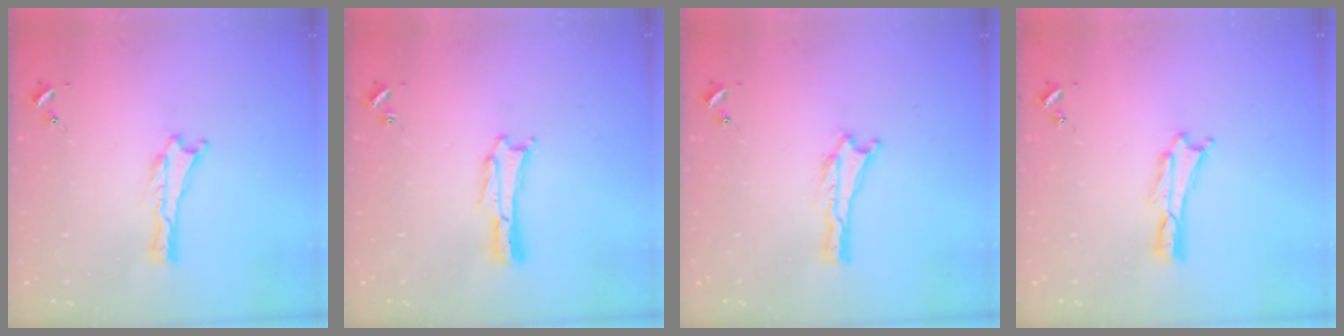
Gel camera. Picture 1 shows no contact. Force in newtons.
{"total": 0.7, "press": 0.7, "slide": 0.1}
{"total": 0.0}
{"total": 0.0}